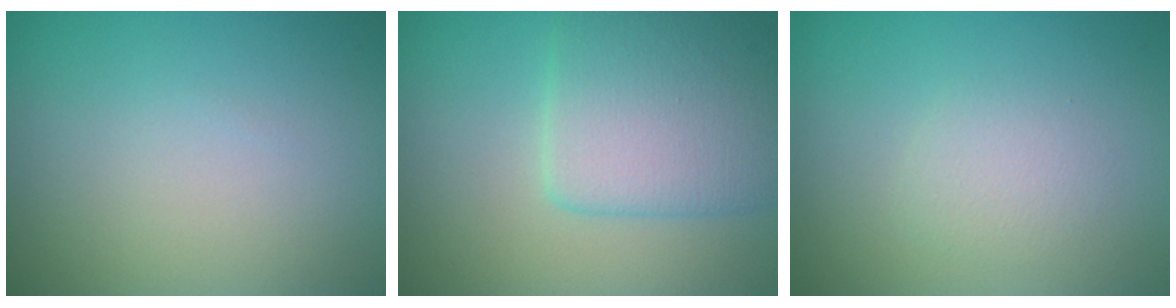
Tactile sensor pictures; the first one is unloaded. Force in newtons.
{"total": 5.7, "press": 5.7, "slide": 0.2}
{"total": 1.5, "press": 1.5, "slide": 0.0}